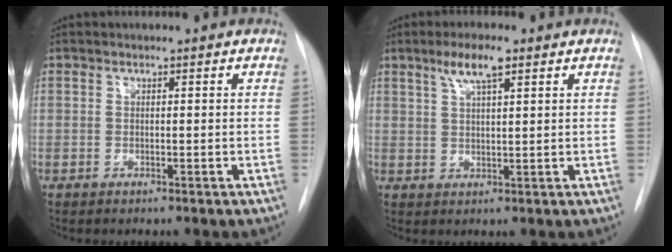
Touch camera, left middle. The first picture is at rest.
{"total": 4.9, "force": [2.9, 0.7, 3.8], "torque": [-0.076, 0.006, 0.052]}